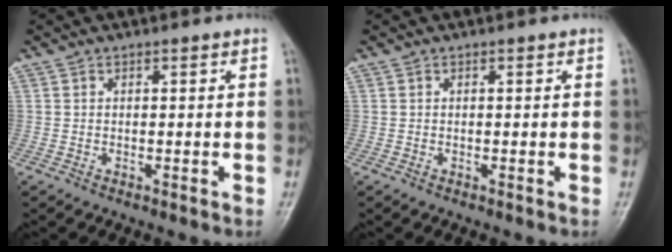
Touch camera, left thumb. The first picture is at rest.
{"total": 0.0}